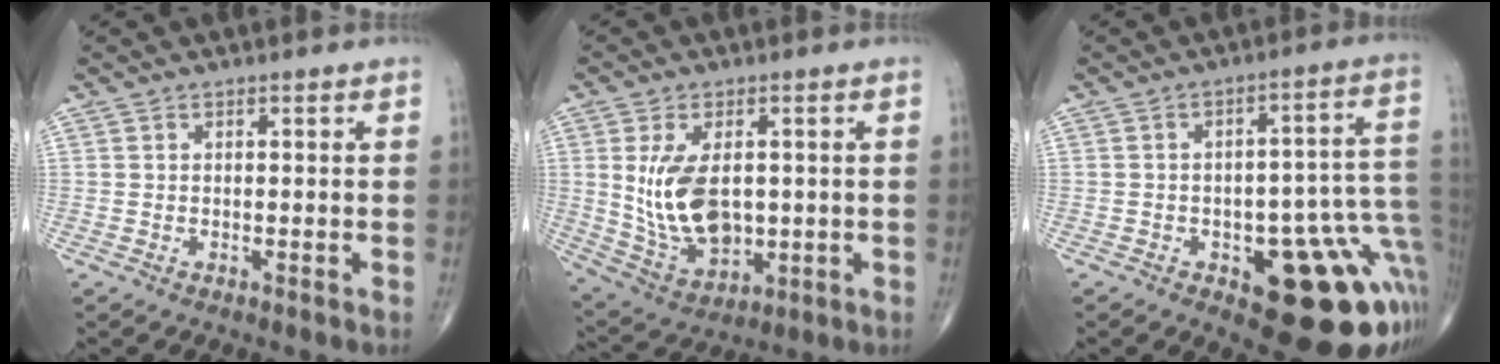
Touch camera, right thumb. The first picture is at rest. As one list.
[{"total": 13.1, "force": [1.0, 7.7, 10.5], "torque": [-0.181, -0.013, 0.038]}, {"total": 20.1, "force": [-6.2, 7.9, 17.4], "torque": [-0.149, 0.042, -0.059]}]